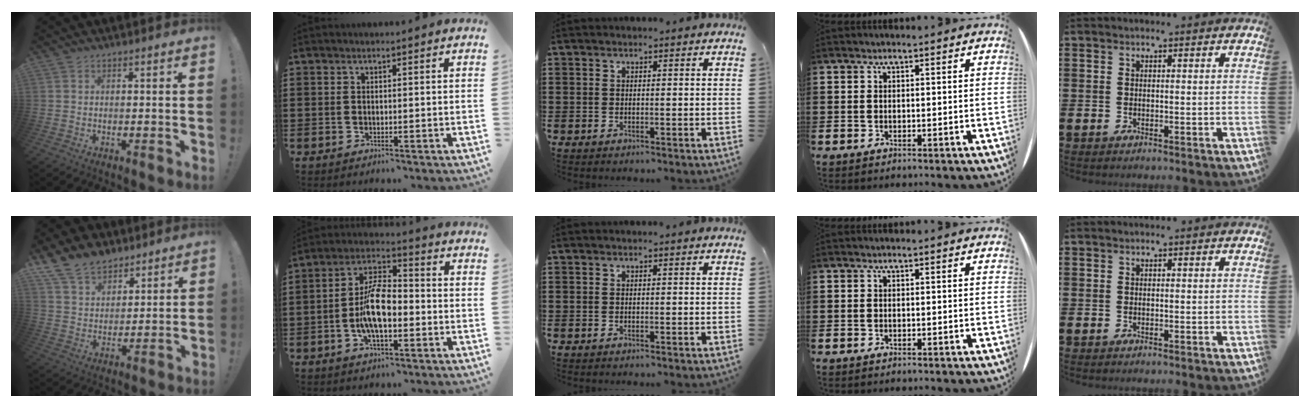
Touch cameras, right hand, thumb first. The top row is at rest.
{"thumb": {"total": 12.3, "force": [9.2, 7.3, 3.5], "torque": [-0.072, -0.061, 0.182]}, "index": {"total": 9.5, "force": [-2.1, 4.2, 8.3], "torque": [-0.175, 0.003, -0.043]}}